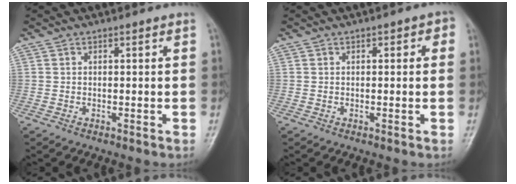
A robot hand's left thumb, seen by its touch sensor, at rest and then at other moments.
{"total": 2.4, "force": [0.6, 1.2, 2.0], "torque": [-0.010, 0.004, 0.001]}